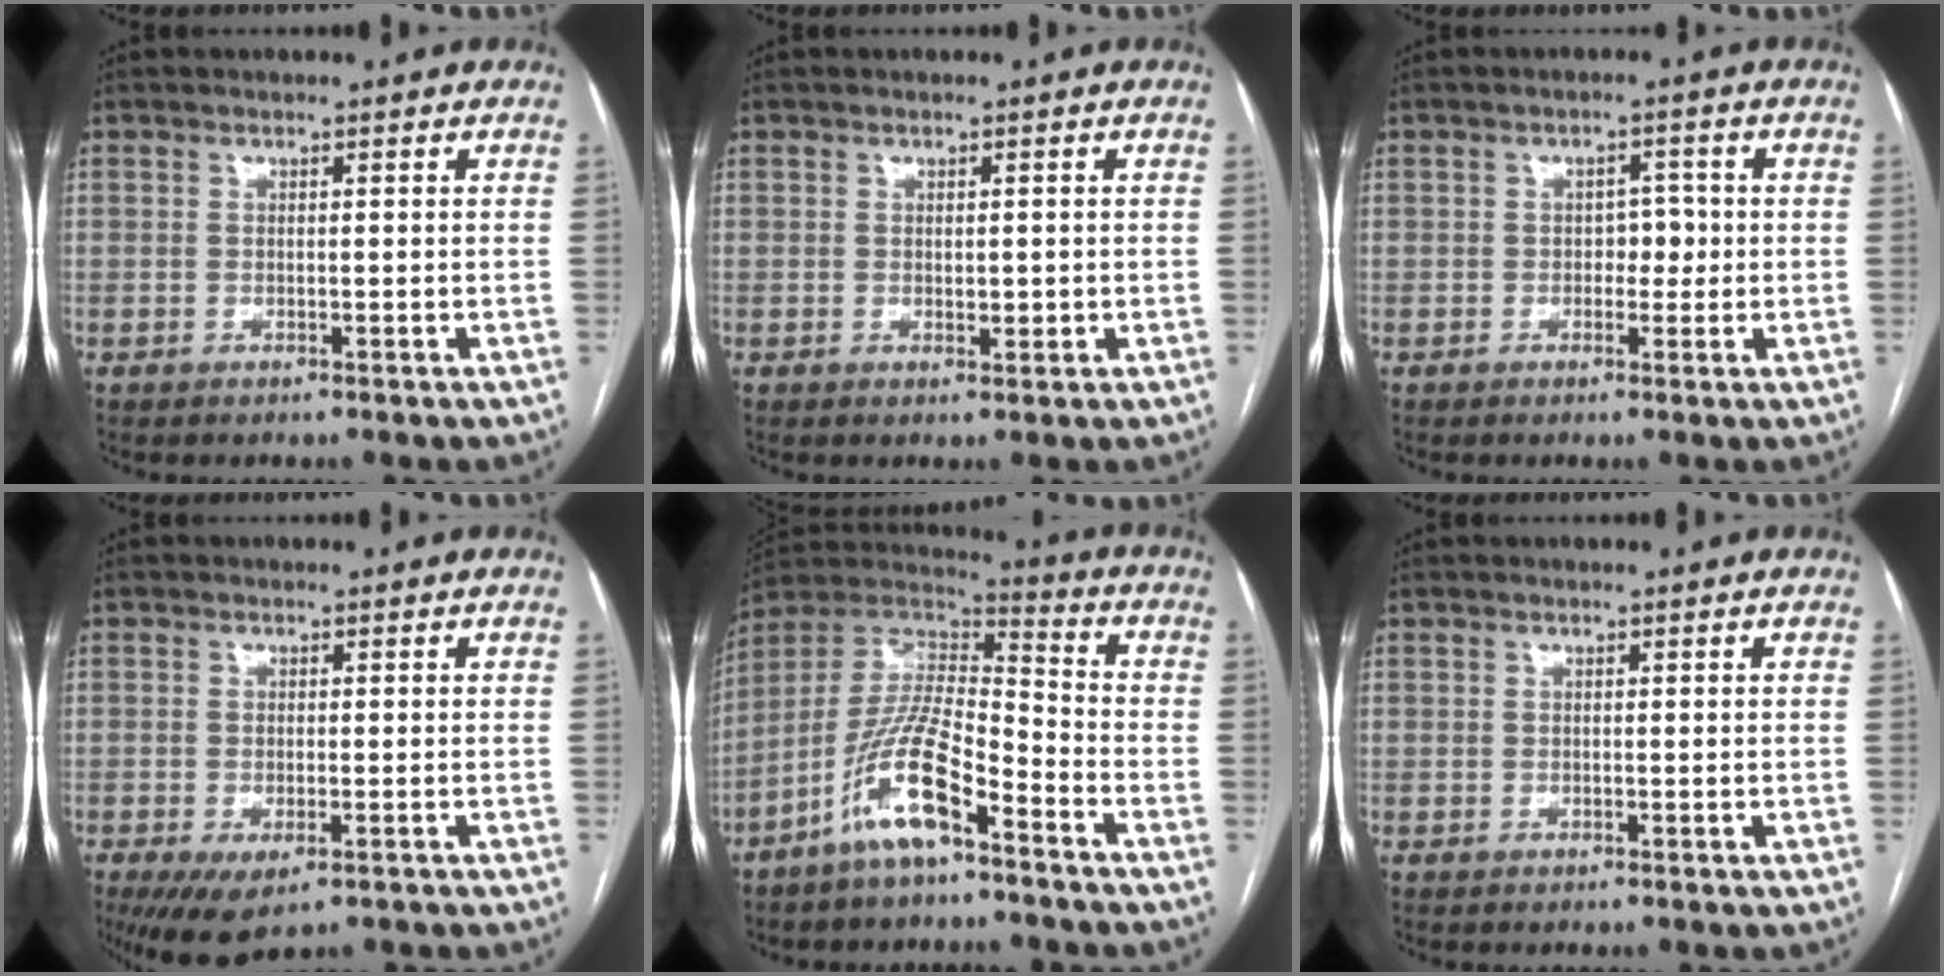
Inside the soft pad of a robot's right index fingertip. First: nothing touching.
{"total": 1.5, "force": [0.0, 0.7, 1.3], "torque": [-0.018, -0.003, 0.005]}
{"total": 2.9, "force": [-0.2, 1.9, 2.2], "torque": [-0.023, 0.009, -0.003]}
{"total": 6.3, "force": [-3.6, 2.5, 4.6], "torque": [-0.075, -0.016, -0.053]}
{"total": 13.2, "force": [-7.7, 3.1, 10.3], "torque": [-0.210, 0.006, -0.144]}
{"total": 0.0}